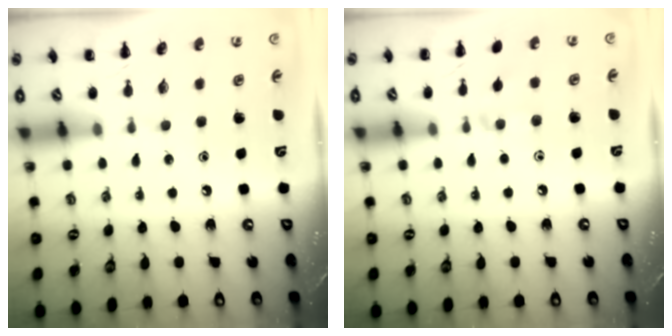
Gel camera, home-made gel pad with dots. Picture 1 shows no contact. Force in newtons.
{"total": 2.9, "press": 2.7, "slide": 1.1}